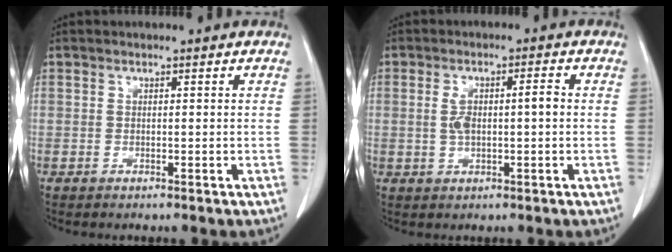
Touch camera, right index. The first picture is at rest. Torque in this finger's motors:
{"motor_torque": [0.07, 0.18, 0.13, 0.02]}